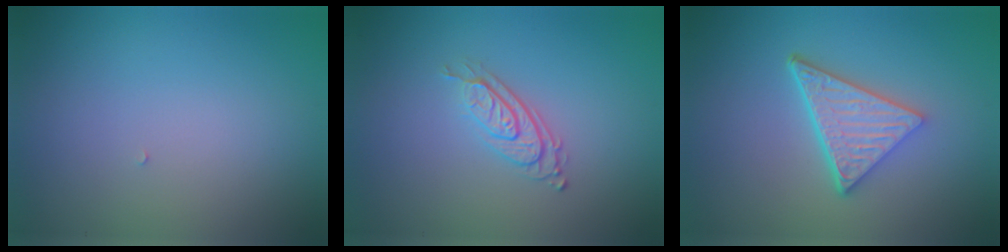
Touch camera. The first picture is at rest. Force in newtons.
{"total": 2.8, "press": 2.1, "slide": 1.9}
{"total": 5.3, "press": 3.7, "slide": 3.8}